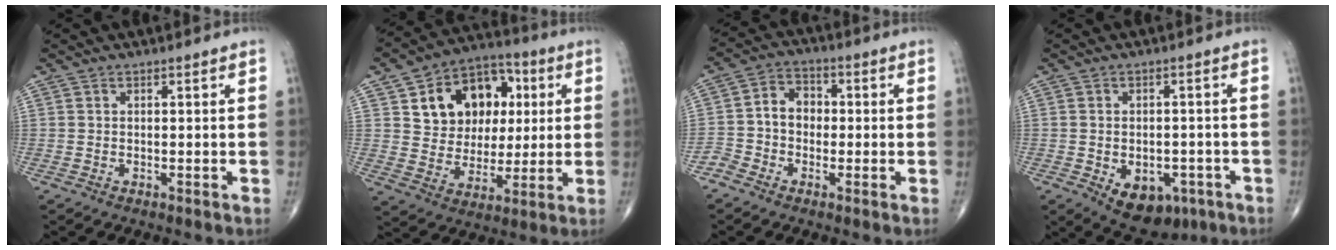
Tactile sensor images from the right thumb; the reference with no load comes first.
{"total": 17.1, "force": [5.0, 13.0, 10.0], "torque": [-0.108, 0.004, 0.085]}
{"total": 6.6, "force": [-1.8, 5.6, 3.1], "torque": [-0.037, 0.032, -0.048]}
{"total": 10.3, "force": [-4.4, 6.7, 6.4], "torque": [-0.070, 0.013, -0.049]}